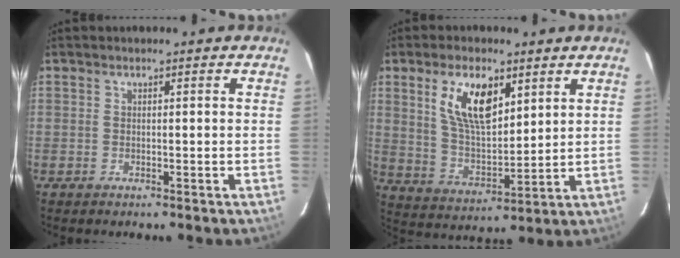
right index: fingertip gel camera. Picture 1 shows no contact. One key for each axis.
{"total": 12.0, "fx": 5.6, "fy": 5.5, "fz": 9.1, "tx": -0.167, "ty": 0.008, "tz": 0.116}